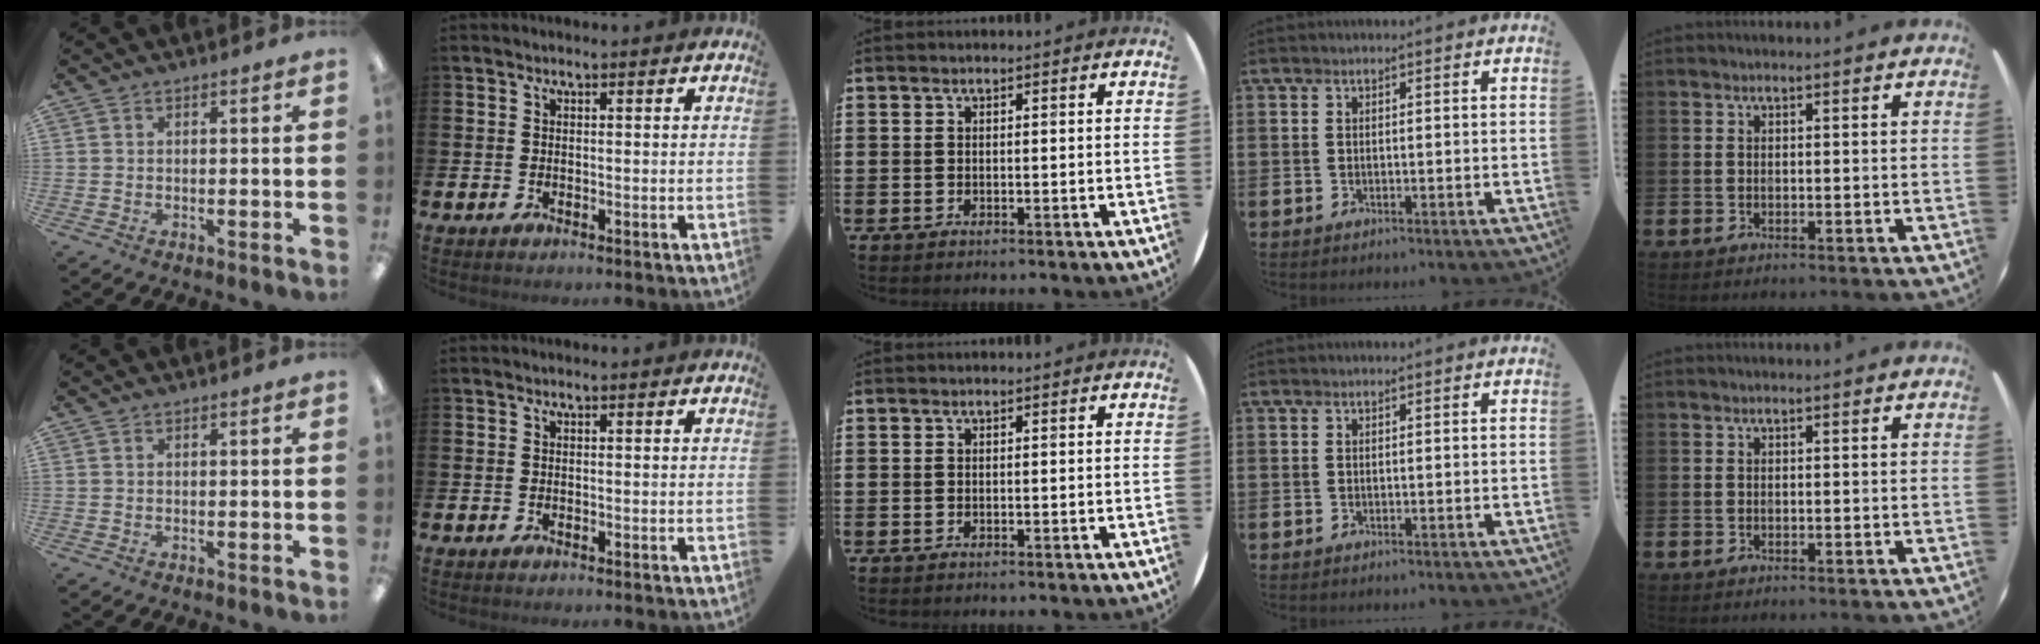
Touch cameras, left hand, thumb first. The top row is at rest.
{}